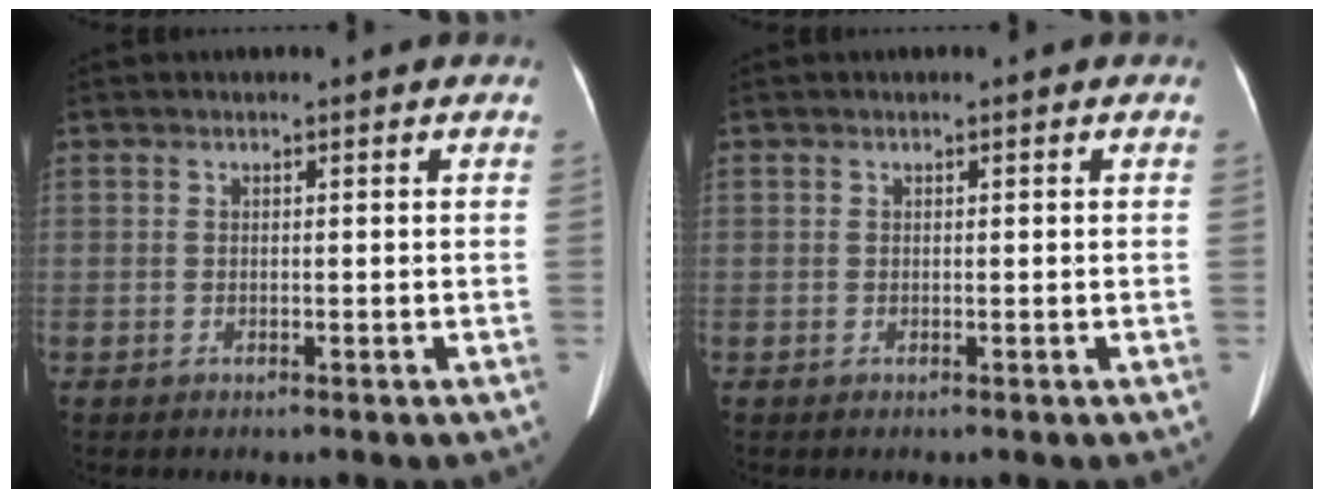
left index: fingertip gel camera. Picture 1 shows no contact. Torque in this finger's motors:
{"motor_torque": [0.10, 0.11, 0.00, 0.00]}